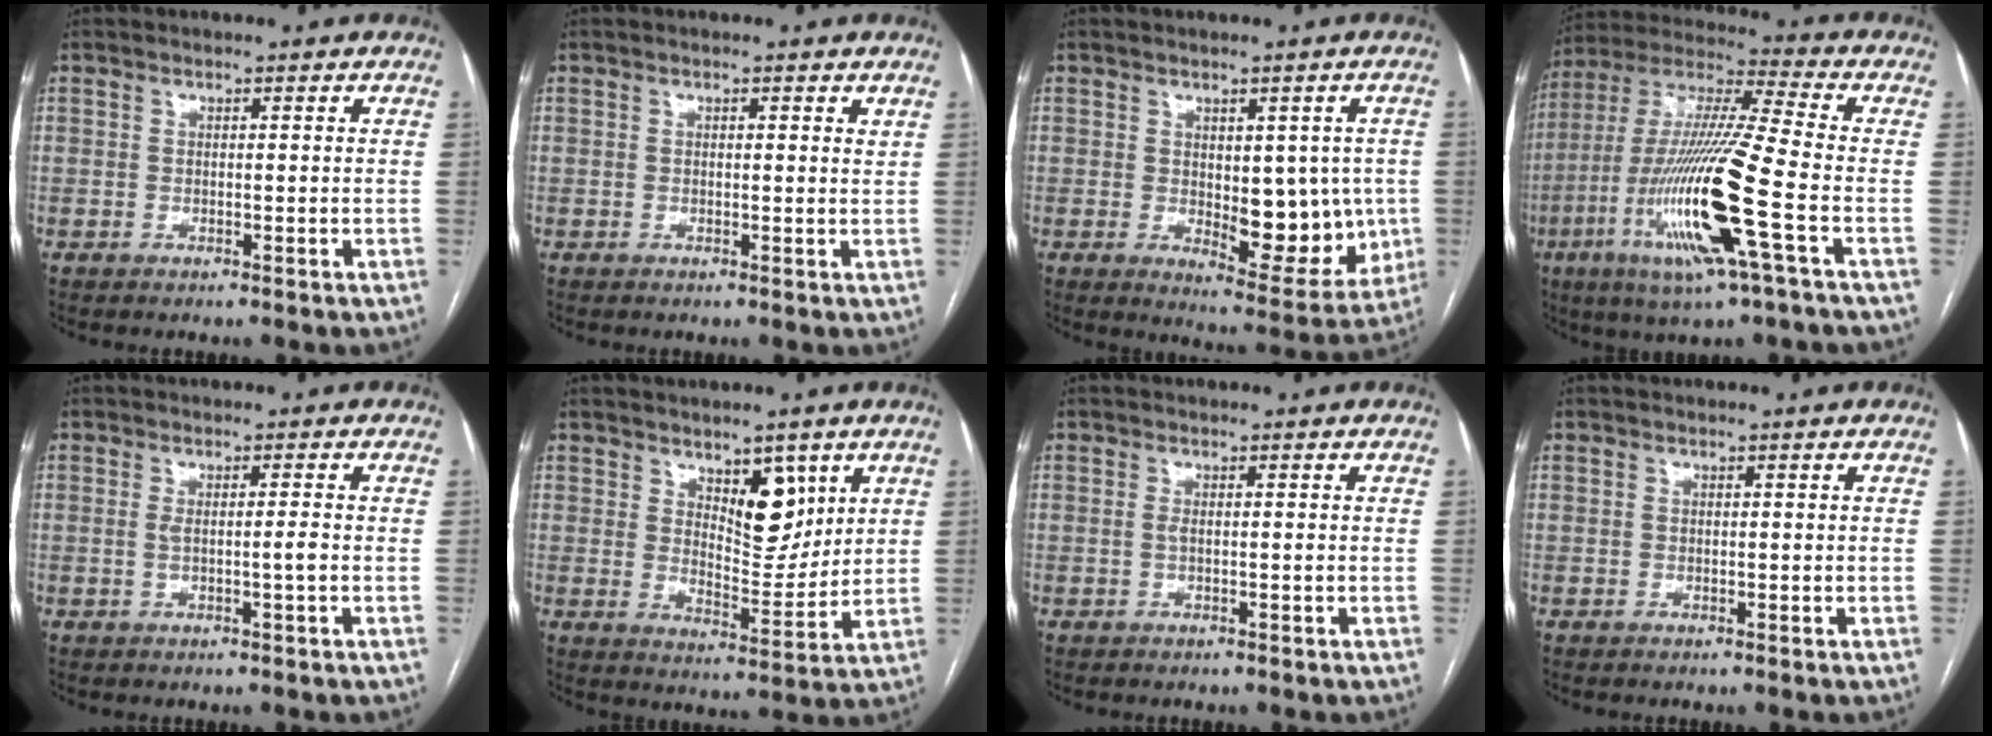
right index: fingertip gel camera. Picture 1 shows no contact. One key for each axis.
{"total": 1.3, "fx": 0.9, "fy": 0.2, "fz": 0.9, "tx": -0.015, "ty": 0.002, "tz": 0.008}
{"total": 10.8, "fx": -0.7, "fy": 5.0, "fz": 9.6, "tx": -0.109, "ty": -0.005, "tz": 0.008}
{"total": 19.9, "fx": -6.4, "fy": 0.3, "fz": 18.8, "tx": -0.403, "ty": -0.025, "tz": -0.127}
{"total": 2.1, "fx": -0.3, "fy": -0.3, "fz": 2.0, "tx": -0.038, "ty": -0.003, "tz": -0.004}
{"total": 7.7, "fx": 4.0, "fy": 3.3, "fz": 5.6, "tx": -0.084, "ty": -0.008, "tz": 0.071}
{"total": 0.9, "fx": -0.1, "fy": -0.1, "fz": 0.9, "tx": -0.020, "ty": -0.002, "tz": -0.001}
{"total": 0.0}